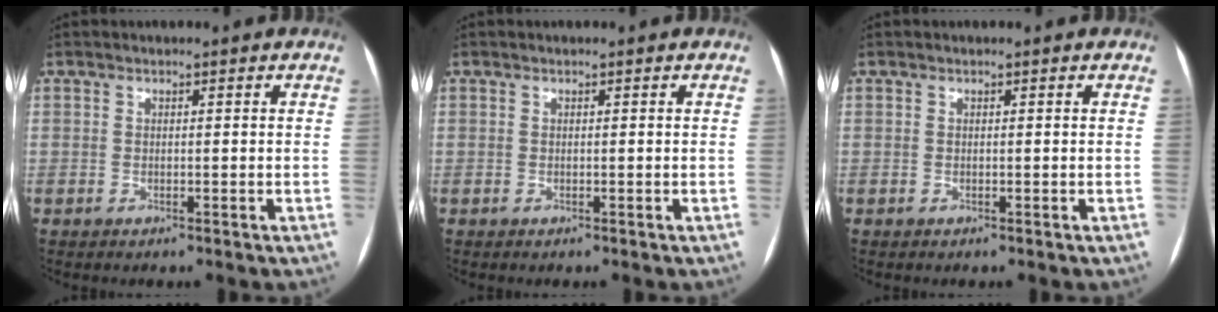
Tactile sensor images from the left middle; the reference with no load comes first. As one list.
[{"total": 0.0}, {"total": 0.0}]